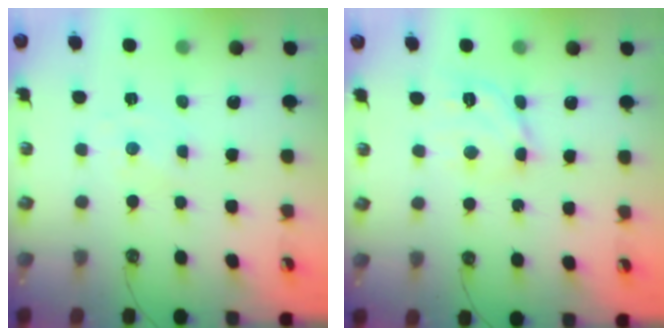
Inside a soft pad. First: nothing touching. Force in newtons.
{"total": 12.3, "press": 12.2, "slide": 1.7}